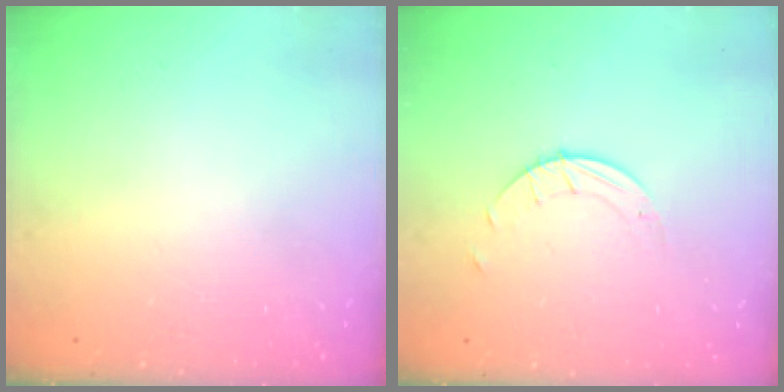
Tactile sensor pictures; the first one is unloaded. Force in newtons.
{"total": 2.7, "press": 2.7, "slide": 0.3}